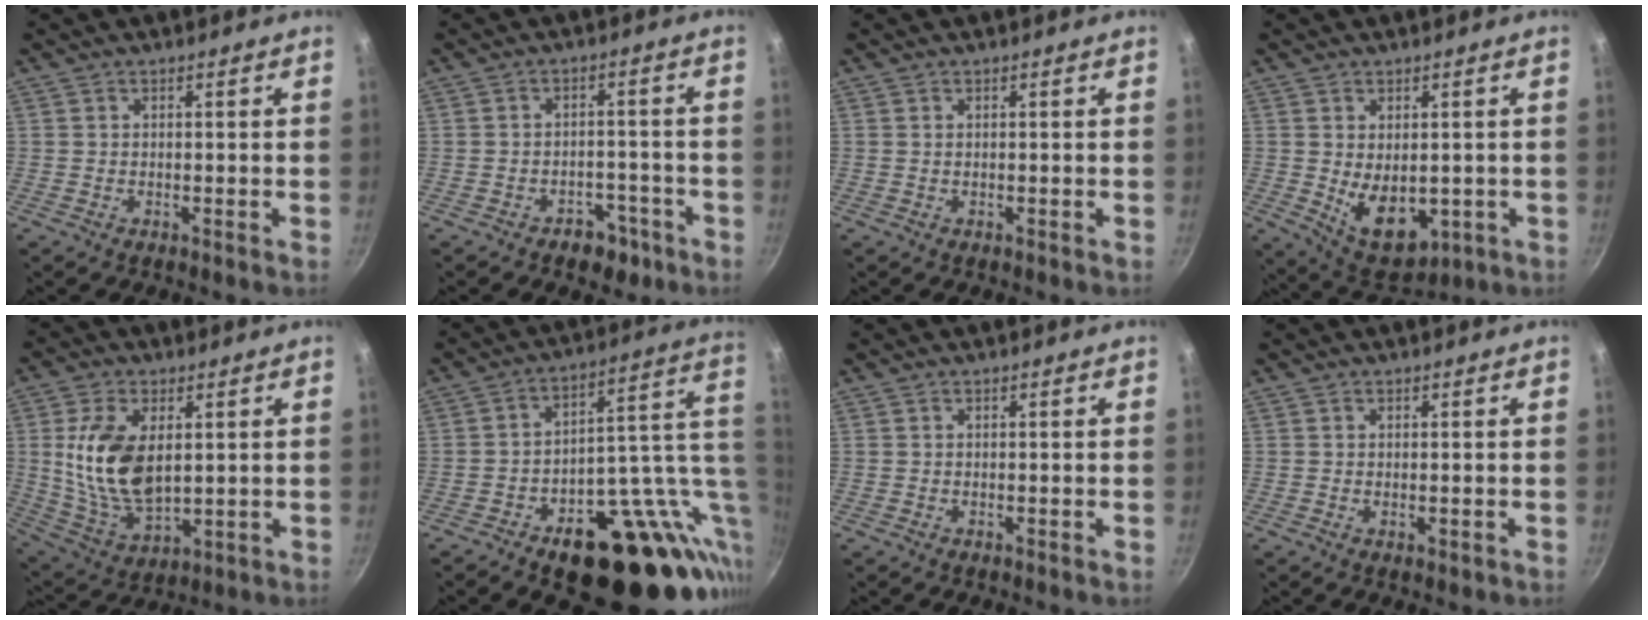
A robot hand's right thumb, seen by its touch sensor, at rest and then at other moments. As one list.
[{"total": 5.4, "force": [-3.4, 3.5, 2.2], "torque": [-0.005, 0.031, -0.033]}, {"total": 0.0}, {"total": 10.4, "force": [-1.2, 6.6, 7.9], "torque": [-0.098, -0.018, 0.007]}, {"total": 15.0, "force": [2.5, 8.5, 12.1], "torque": [-0.220, -0.020, 0.058]}, {"total": 26.5, "force": [-7.3, 14.6, 20.9], "torque": [-0.210, 0.034, -0.089]}, {"total": 0.0}, {"total": 0.9, "force": [-0.1, 0.3, 0.8], "torque": [-0.012, -0.003, -0.002]}]